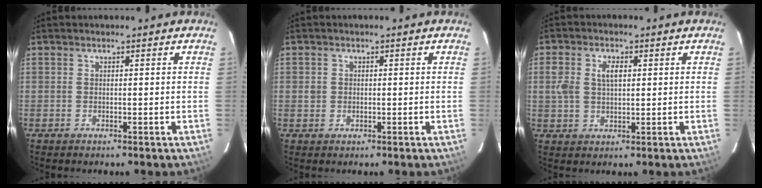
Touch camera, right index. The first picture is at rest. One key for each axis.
{"total": 1.6, "fx": -0.1, "fy": 1.6, "fz": 0.4, "tx": -0.006, "ty": 0.002, "tz": -0.002}
{"total": 5.2, "fx": 1.1, "fy": 3.2, "fz": 4.0, "tx": -0.081, "ty": 0.011, "tz": 0.022}